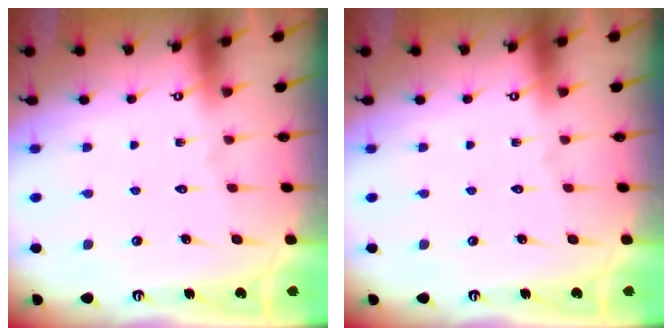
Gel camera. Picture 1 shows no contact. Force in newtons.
{"total": 0.0}